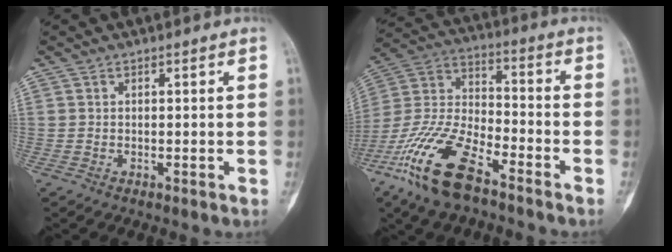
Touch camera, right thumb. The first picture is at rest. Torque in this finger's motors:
{"motor_torque": [0.74, 0.10, 1.72, -1.05, 0.43]}